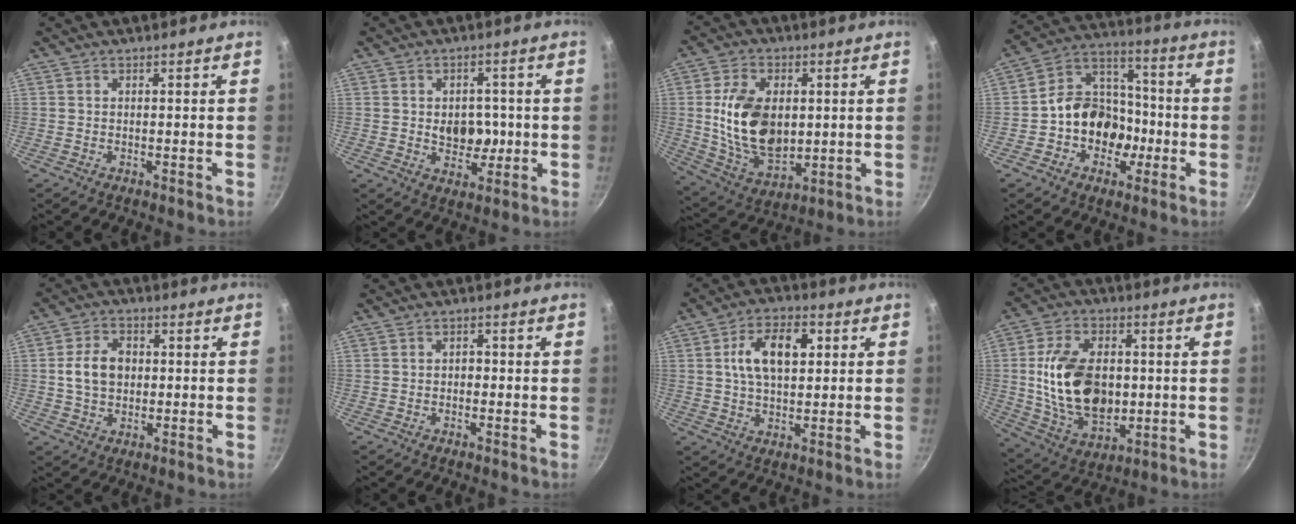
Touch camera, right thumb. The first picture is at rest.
{"total": 7.1, "force": [-0.1, 5.3, 4.8], "torque": [-0.029, 0.002, 0.006]}
{"total": 16.7, "force": [1.4, 10.5, 12.9], "torque": [-0.209, -0.015, 0.039]}
{"total": 14.4, "force": [-3.0, 11.5, 8.2], "torque": [-0.085, 0.049, -0.056]}
{"total": 7.8, "force": [0.4, 5.7, 5.2], "torque": [-0.080, 0.010, 0.007]}
{"total": 1.7, "force": [-0.3, 1.3, 1.1], "torque": [-0.007, 0.008, -0.009]}
{"total": 11.0, "force": [2.5, 6.2, 8.8], "torque": [-0.140, 0.007, 0.040]}
{"total": 18.5, "force": [0.5, 11.8, 14.2], "torque": [-0.234, -0.006, 0.021]}